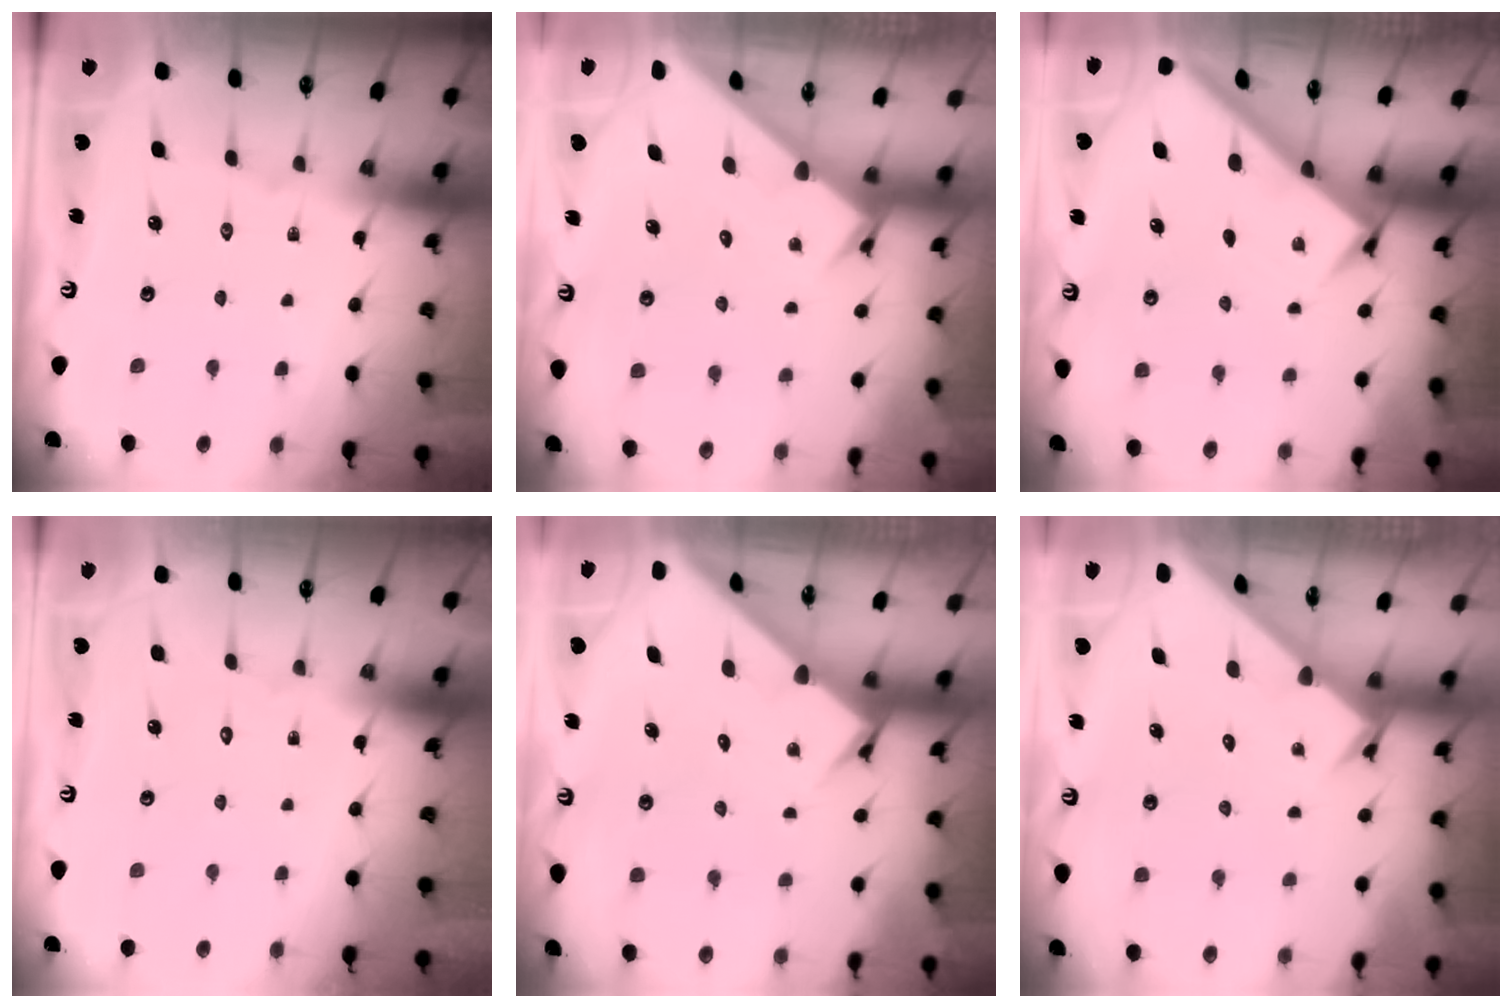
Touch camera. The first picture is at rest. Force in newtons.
{"total": 2.9, "press": 2.9, "slide": 0.1}
{"total": 2.8, "press": 2.7, "slide": 0.3}
{"total": 1.6, "press": 1.6, "slide": 0.1}
{"total": 2.9, "press": 2.9, "slide": 0.2}
{"total": 2.6, "press": 2.6, "slide": 0.3}